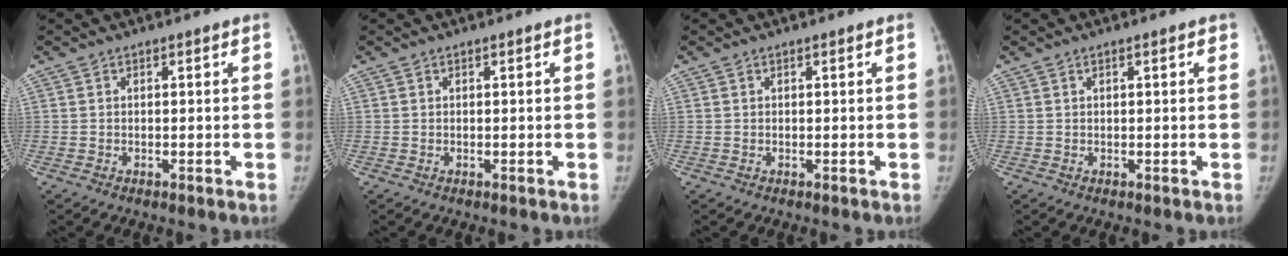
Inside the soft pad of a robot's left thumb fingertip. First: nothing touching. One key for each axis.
{"total": 0.0}
{"total": 0.0}
{"total": 1.1, "fx": 0.6, "fy": 0.2, "fz": 0.9, "tx": -0.013, "ty": 0.001, "tz": 0.006}